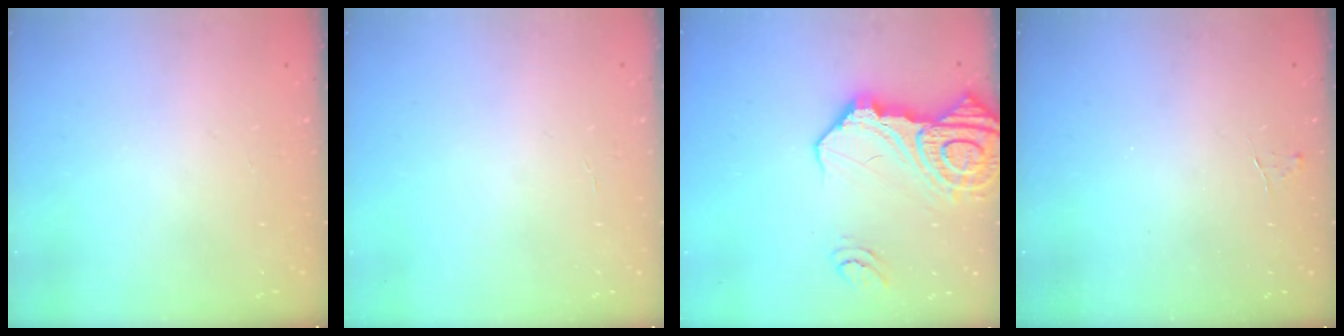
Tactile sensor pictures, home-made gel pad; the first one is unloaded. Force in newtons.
{"total": 1.1, "press": 1.1, "slide": 0.2}
{"total": 22.2, "press": 22.0, "slide": 2.6}
{"total": 3.3, "press": 3.3, "slide": 0.4}